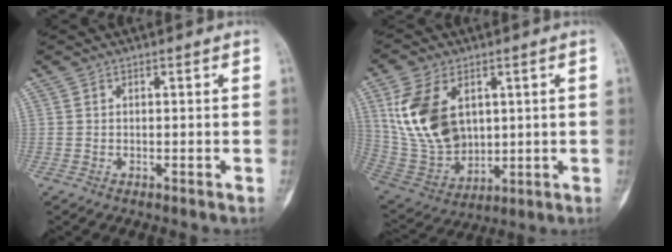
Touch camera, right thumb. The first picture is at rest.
{"total": 16.4, "force": [4.3, 10.9, 11.4], "torque": [-0.203, -0.014, 0.103]}